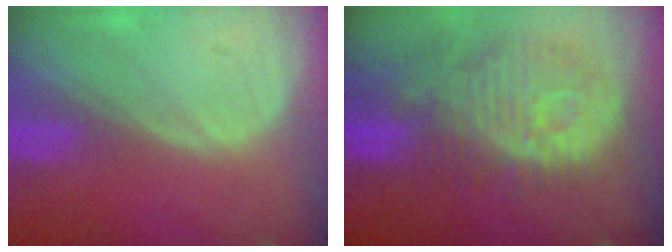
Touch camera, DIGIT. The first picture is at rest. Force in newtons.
{"total": 12.4, "press": 11.1, "slide": 5.6}